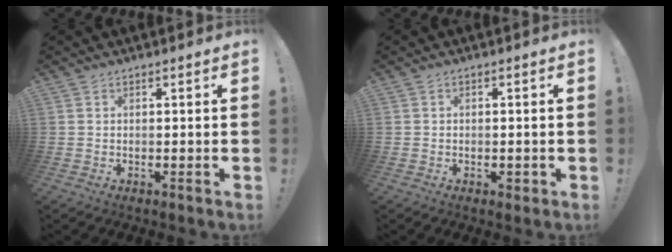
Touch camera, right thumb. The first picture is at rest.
{"total": 1.7, "force": [-0.5, 1.3, 1.0], "torque": [-0.008, 0.002, -0.008]}